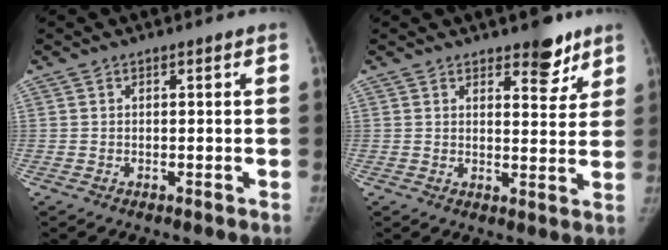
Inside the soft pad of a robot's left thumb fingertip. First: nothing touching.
{"total": 6.7, "force": [4.7, 2.9, 3.8], "torque": [-0.019, -0.029, 0.063]}